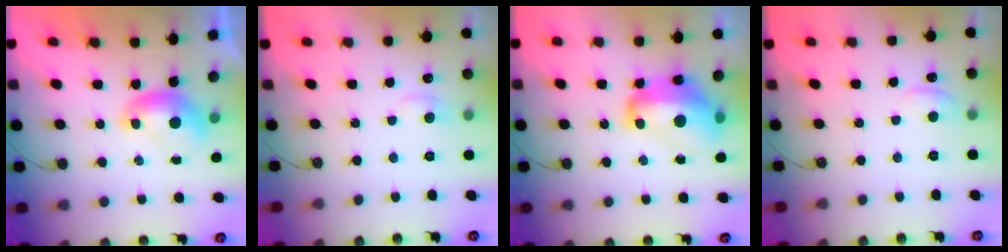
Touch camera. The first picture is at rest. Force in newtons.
{"total": 0.9, "press": 0.1, "slide": 0.9}
{"total": 11.2, "press": 11.1, "slide": 1.5}
{"total": 0.8, "press": 0.4, "slide": 0.7}